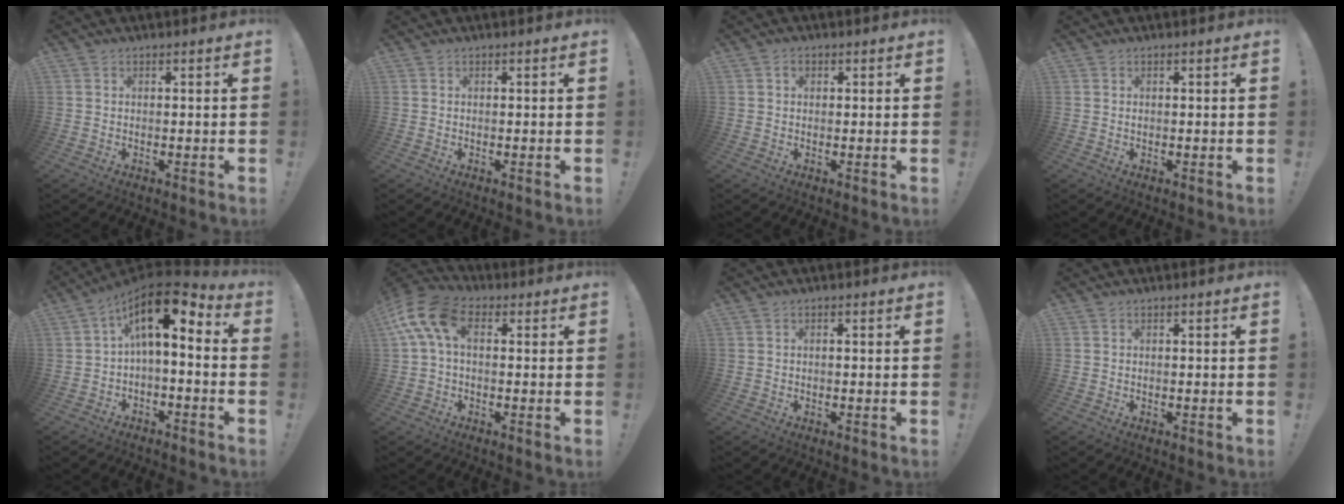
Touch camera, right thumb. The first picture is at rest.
{"total": 0.0}
{"total": 1.2, "force": [0.3, 1.0, 0.7], "torque": [-0.012, 0.005, 0.004]}
{"total": 0.0}
{"total": 11.4, "force": [3.6, 4.1, 10.0], "torque": [-0.182, -0.020, 0.058]}
{"total": 11.4, "force": [3.1, 5.9, 9.2], "torque": [-0.188, -0.001, 0.065]}
{"total": 0.6, "force": [-0.4, -0.1, 0.5], "torque": [-0.014, 0.001, -0.006]}
{"total": 0.0}